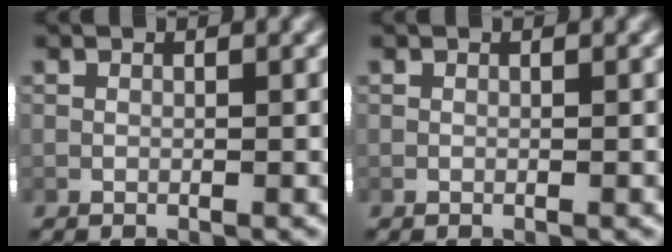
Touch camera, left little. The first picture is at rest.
{"total": 0.0}